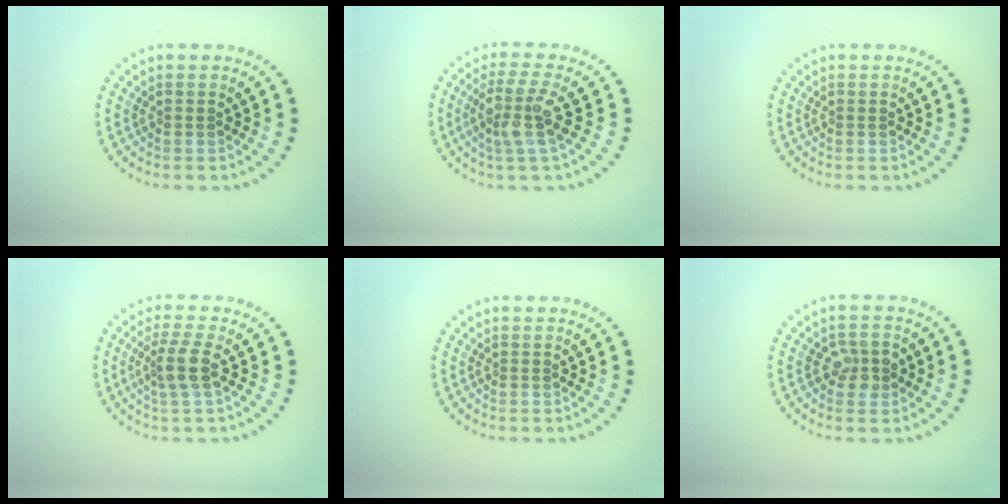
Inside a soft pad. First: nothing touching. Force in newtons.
{"total": 3.8, "press": 3.1, "slide": 2.1}
{"total": 0.0}
{"total": 2.7, "press": 2.2, "slide": 1.6}
{"total": 0.0}
{"total": 2.5, "press": 2.5, "slide": 0.4}